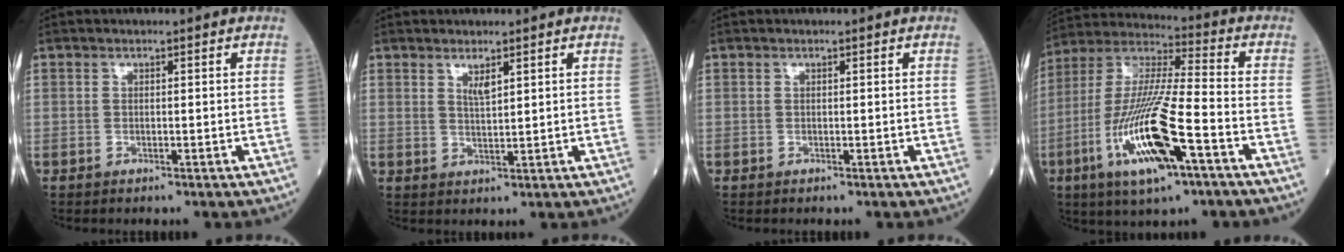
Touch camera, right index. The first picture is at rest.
{"total": 2.3, "force": [1.5, 0.2, 1.7], "torque": [-0.036, -0.005, 0.030]}
{"total": 0.0}
{"total": 18.3, "force": [-6.9, 2.6, 16.8], "torque": [-0.353, -0.020, -0.124]}